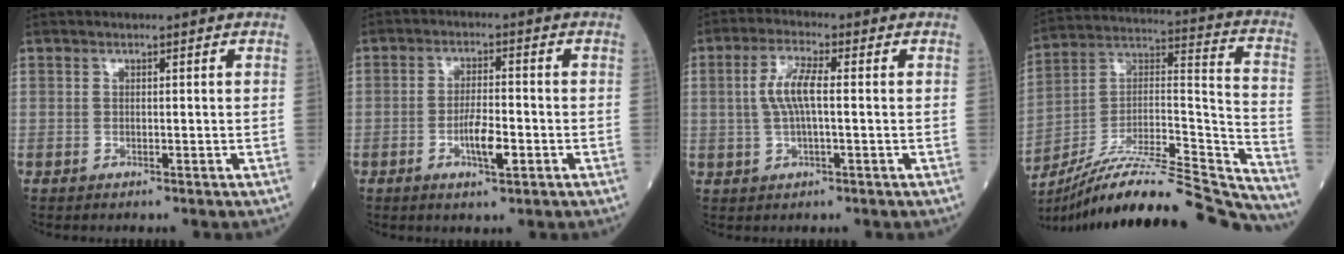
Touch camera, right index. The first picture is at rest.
{"total": 5.3, "force": [-1.9, 1.1, 4.8], "torque": [-0.089, -0.001, -0.031]}
{"total": 5.5, "force": [0.4, 1.1, 5.4], "torque": [-0.118, 0.009, 0.006]}
{"total": 29.5, "force": [-26.9, 2.0, 11.9], "torque": [-0.157, 0.002, -0.414]}